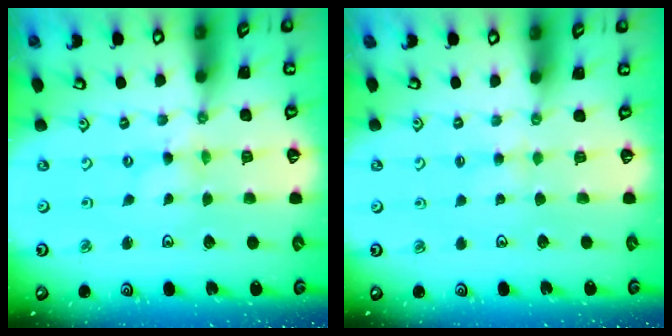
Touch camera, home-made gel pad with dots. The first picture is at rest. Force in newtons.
{"total": 1.6, "press": 1.5, "slide": 0.4}